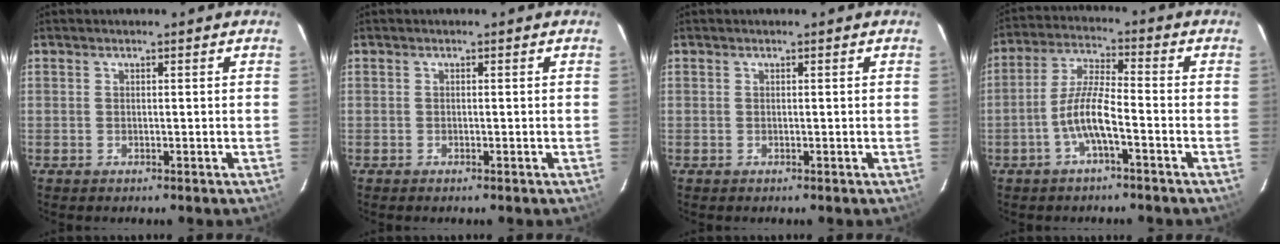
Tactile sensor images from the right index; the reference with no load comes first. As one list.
[{"total": 0.0}, {"total": 0.0}, {"total": 7.1, "force": [-3.2, 1.0, 6.2], "torque": [-0.135, 0.009, -0.061]}]